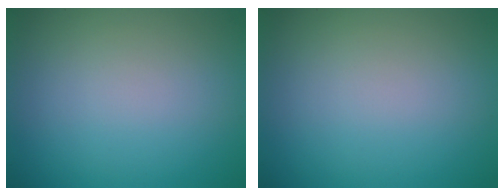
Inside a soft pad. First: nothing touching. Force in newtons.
{"total": 0.0}